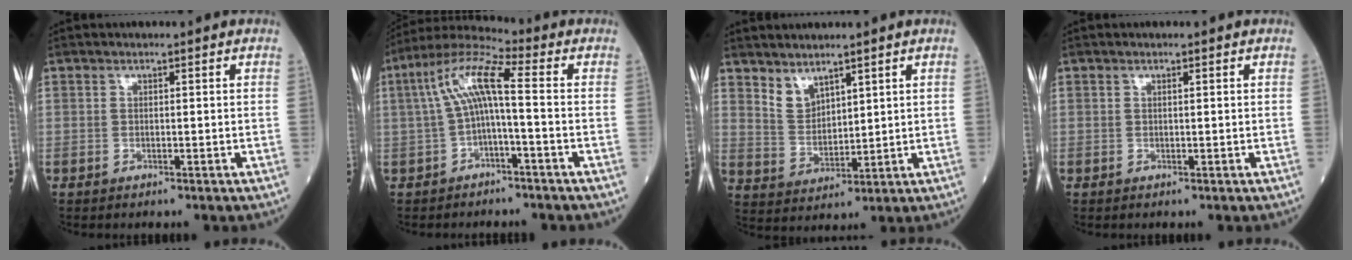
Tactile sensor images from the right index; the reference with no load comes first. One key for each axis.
{"total": 8.5, "fx": -0.1, "fy": 1.0, "fz": 8.5, "tx": -0.168, "ty": 0.039, "tz": -0.007}
{"total": 4.6, "fx": 3.6, "fy": 2.1, "fz": 1.9, "tx": -0.045, "ty": 0.000, "tz": 0.084}
{"total": 0.0}